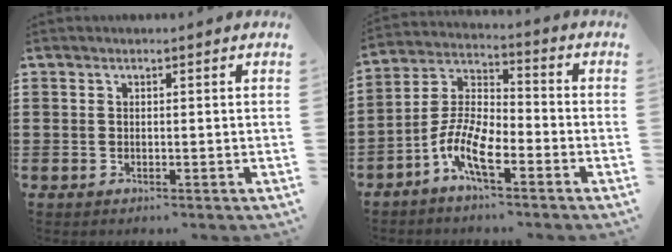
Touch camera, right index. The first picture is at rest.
{"total": 8.4, "force": [-5.0, 2.7, 6.1], "torque": [-0.152, -0.009, -0.103]}